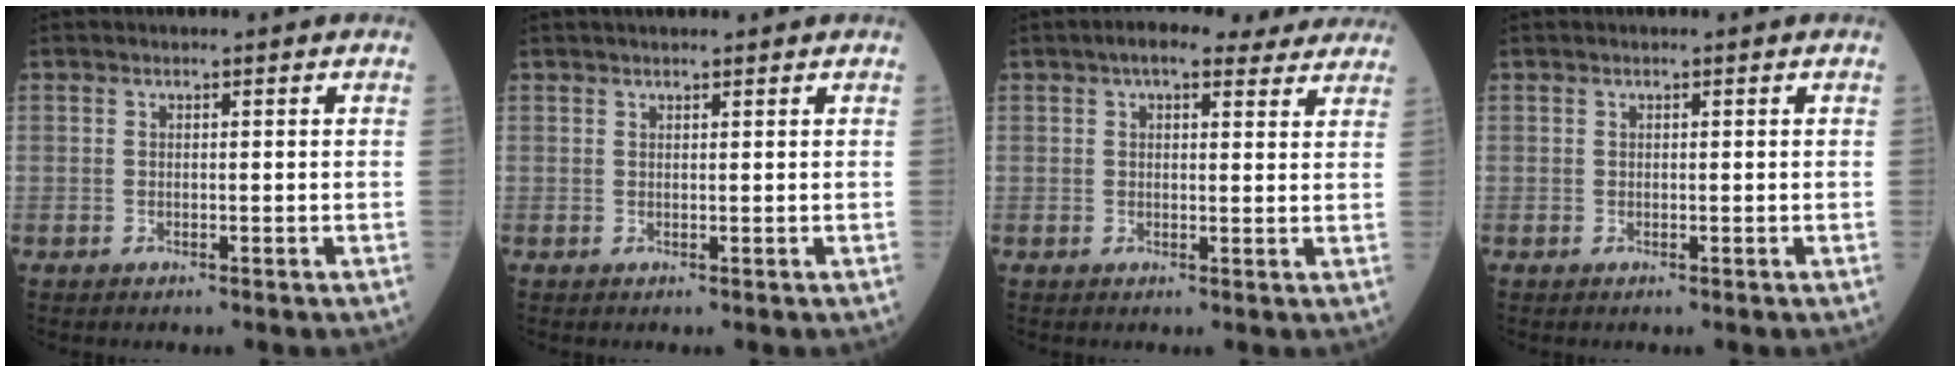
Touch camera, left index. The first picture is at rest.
{"total": 3.2, "force": [2.9, 0.2, 1.5], "torque": [-0.016, 0.024, 0.042]}
{"total": 8.7, "force": [7.0, 2.8, 4.4], "torque": [-0.053, 0.031, 0.086]}
{"total": 0.0}